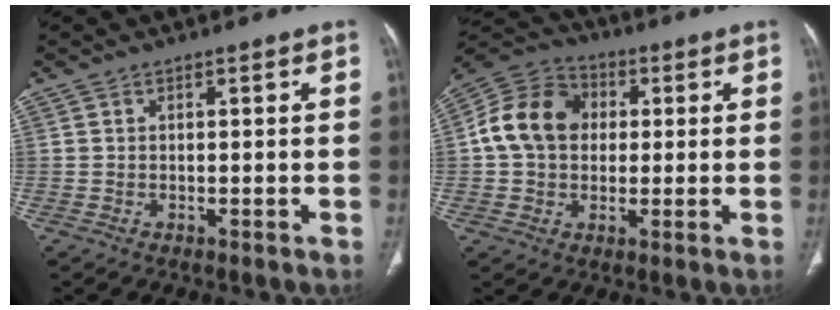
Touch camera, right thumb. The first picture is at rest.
{"total": 13.5, "force": [1.4, 10.8, 7.9], "torque": [-0.130, 0.025, 0.017]}